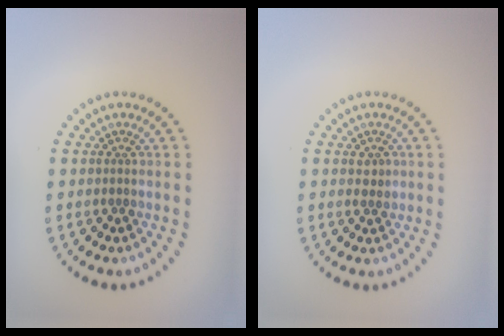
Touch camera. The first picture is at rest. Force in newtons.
{"total": 1.1, "press": 1.0, "slide": 0.3}